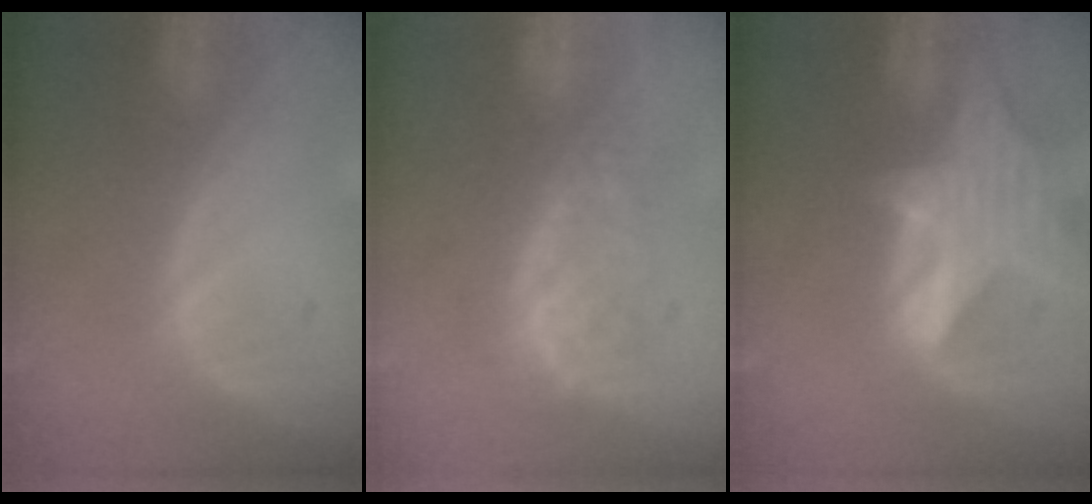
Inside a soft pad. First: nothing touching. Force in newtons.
{"total": 8.5, "press": 7.4, "slide": 4.3}
{"total": 8.1, "press": 7.4, "slide": 3.4}